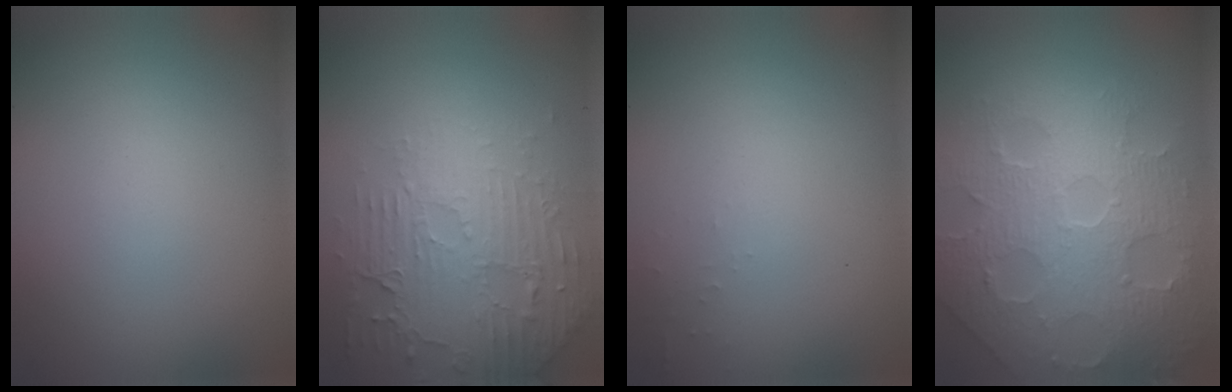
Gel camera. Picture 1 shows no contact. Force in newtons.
{"total": 6.0, "press": 3.7, "slide": 4.7}
{"total": 0.5, "press": 0.5, "slide": 0.2}
{"total": 8.3, "press": 5.7, "slide": 6.0}